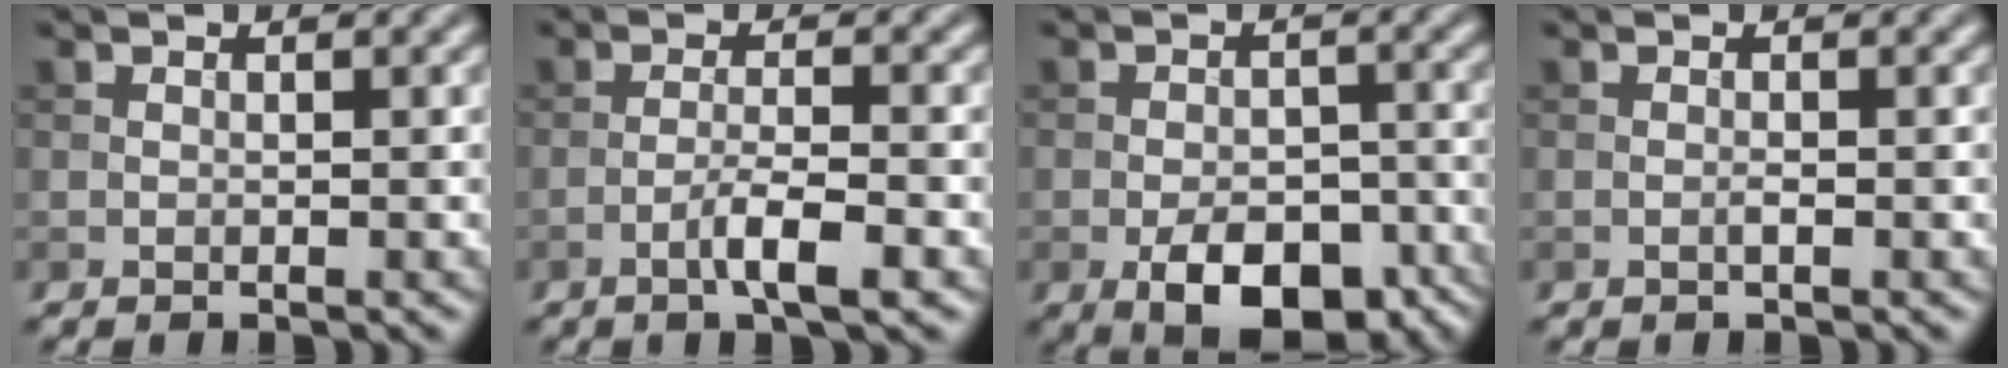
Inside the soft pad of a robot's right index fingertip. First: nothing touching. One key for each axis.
{"total": 3.4, "fx": -1.7, "fy": 0.5, "fz": 3.0, "tx": -0.056, "ty": 0.007, "tz": -0.035}
{"total": 8.4, "fx": -4.4, "fy": 4.3, "fz": 5.8, "tx": -0.087, "ty": -0.010, "tz": -0.062}
{"total": 0.6, "fx": -0.2, "fy": 0.1, "fz": 0.5, "tx": -0.012, "ty": 0.000, "tz": -0.006}